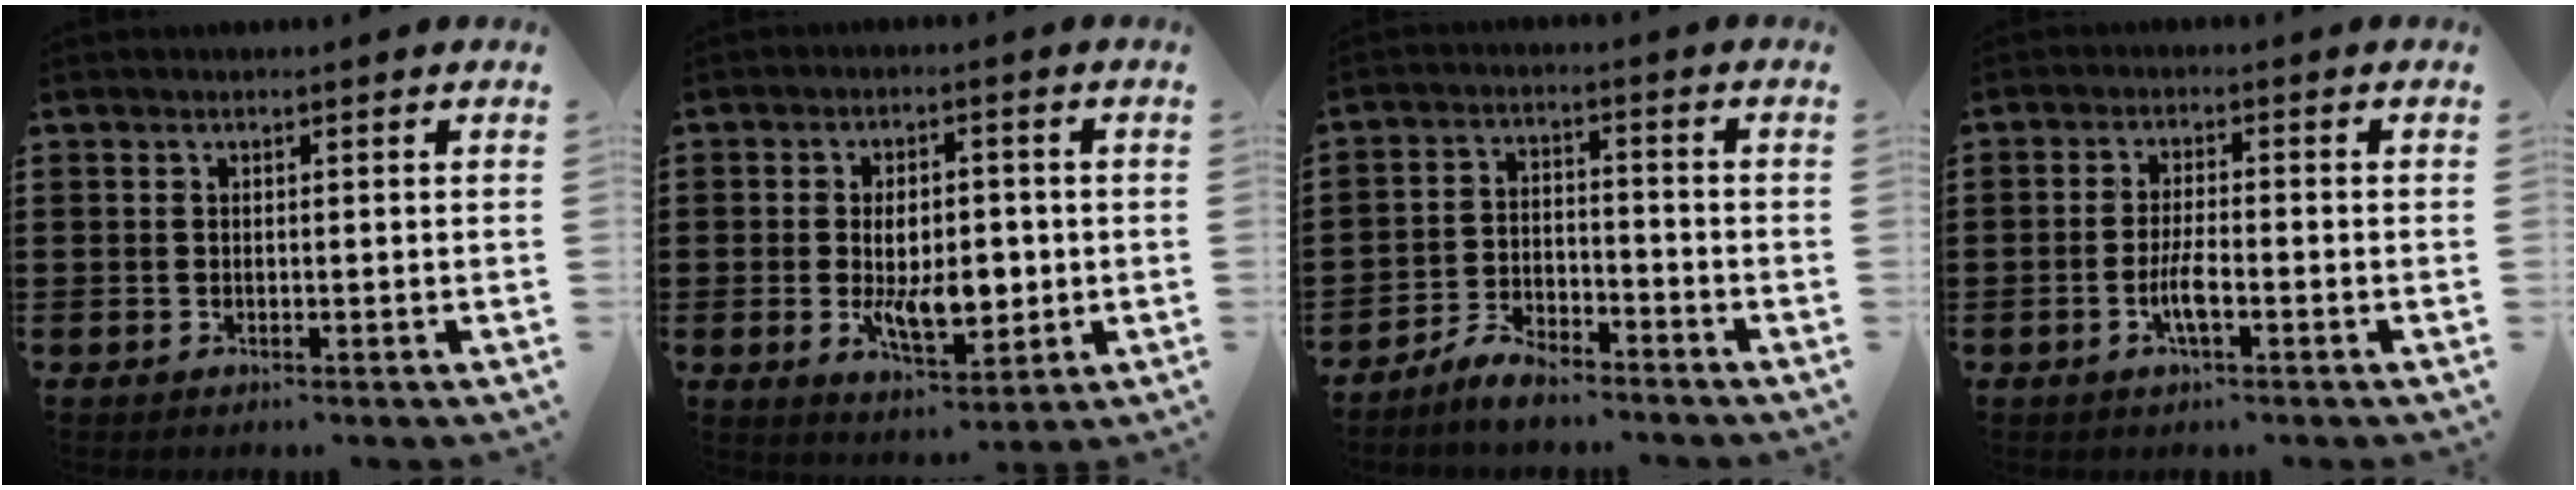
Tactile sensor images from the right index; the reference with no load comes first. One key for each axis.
{"total": 8.2, "fx": -0.8, "fy": 4.3, "fz": 6.9, "tx": -0.118, "ty": -0.005, "tz": -0.021}
{"total": 4.9, "fx": -4.5, "fy": 1.4, "fz": 1.2, "tx": -0.027, "ty": 0.015, "tz": -0.091}
{"total": 4.0, "fx": -1.5, "fy": 1.0, "fz": 3.6, "tx": -0.082, "ty": -0.004, "tz": -0.033}